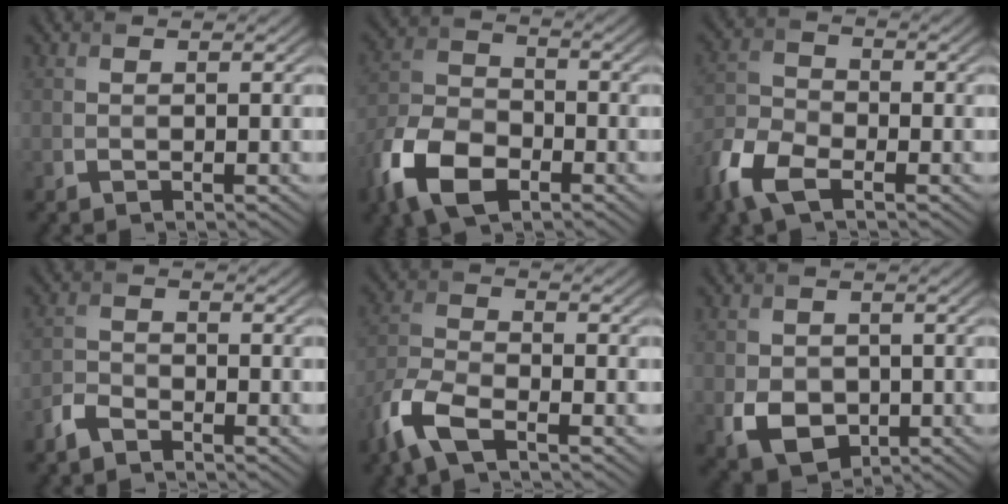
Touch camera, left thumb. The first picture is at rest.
{"total": 11.1, "force": [-6.0, 6.2, 7.0], "torque": [-0.164, -0.015, -0.131]}
{"total": 7.4, "force": [-4.6, 3.6, 4.6], "torque": [-0.113, -0.011, -0.109]}
{"total": 2.8, "force": [-2.3, 1.0, 1.0], "torque": [-0.024, -0.001, -0.058]}
{"total": 7.0, "force": [-4.5, 2.6, 4.7], "torque": [-0.115, -0.008, -0.108]}
{"total": 5.4, "force": [-1.4, 4.2, 3.0], "torque": [-0.066, -0.014, -0.024]}